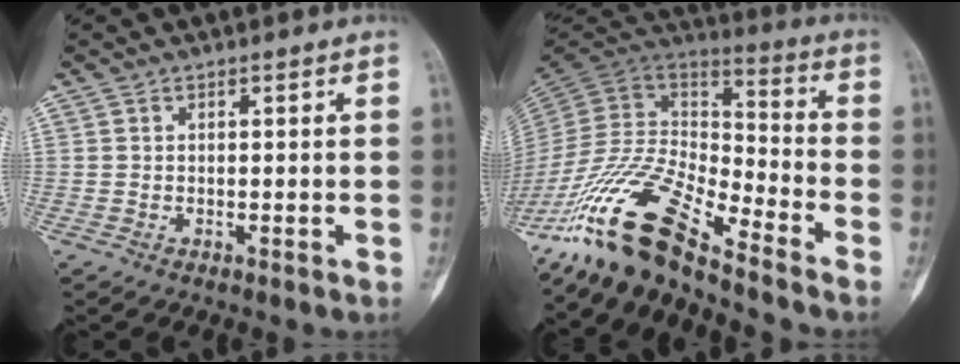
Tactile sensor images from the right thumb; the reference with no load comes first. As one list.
[{"total": 18.7, "force": [-14.3, 4.4, 11.2], "torque": [-0.209, 0.079, -0.276]}]